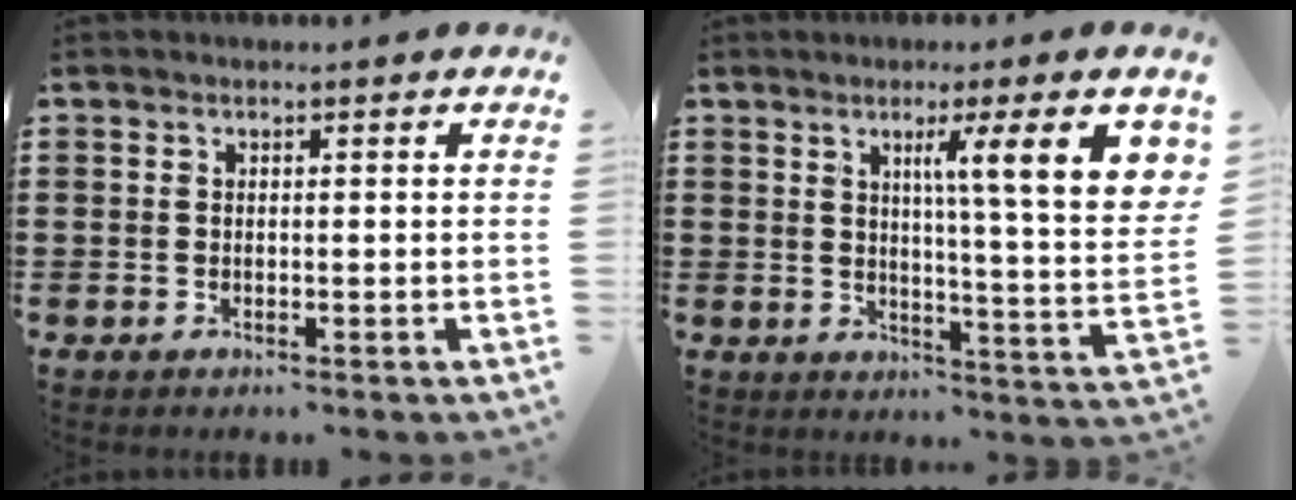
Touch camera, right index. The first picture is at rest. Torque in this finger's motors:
{"motor_torque": [1.30, 0.47, 0.83, 0.07]}